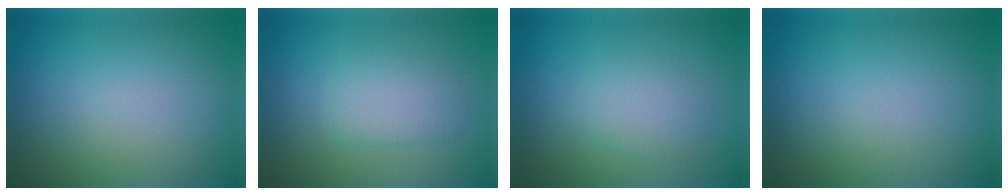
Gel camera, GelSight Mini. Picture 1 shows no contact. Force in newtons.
{"total": 2.4, "press": 2.4, "slide": 0.4}
{"total": 2.0, "press": 2.0, "slide": 0.1}
{"total": 0.0}